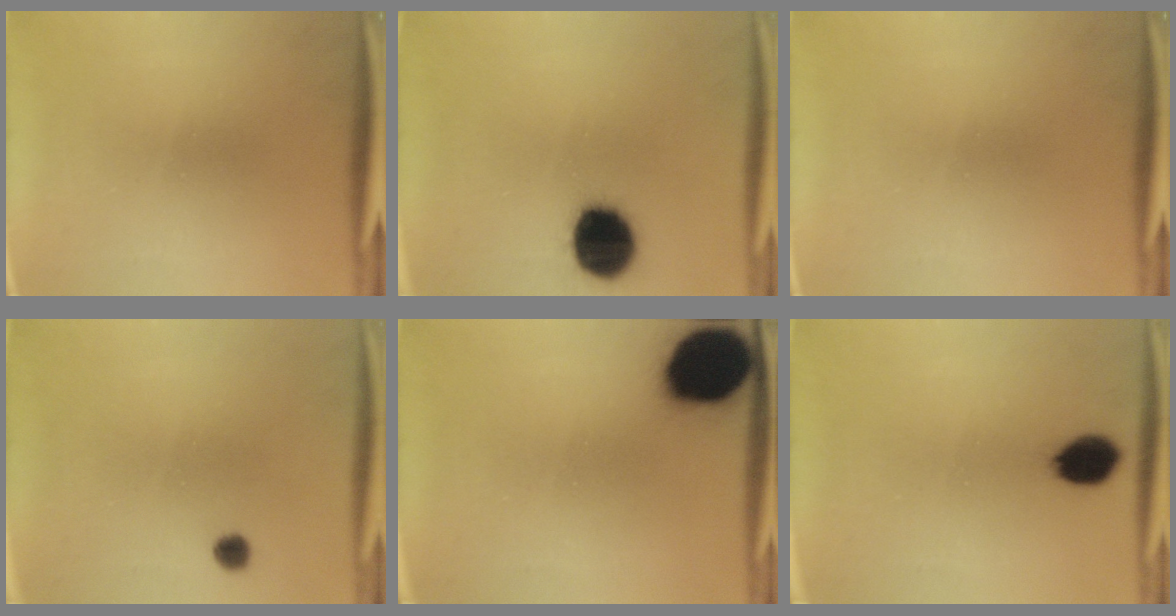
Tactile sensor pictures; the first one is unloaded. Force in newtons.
{"total": 15.1}
{"total": 0.0}
{"total": 1.8}
{"total": 19.6}
{"total": 7.5}